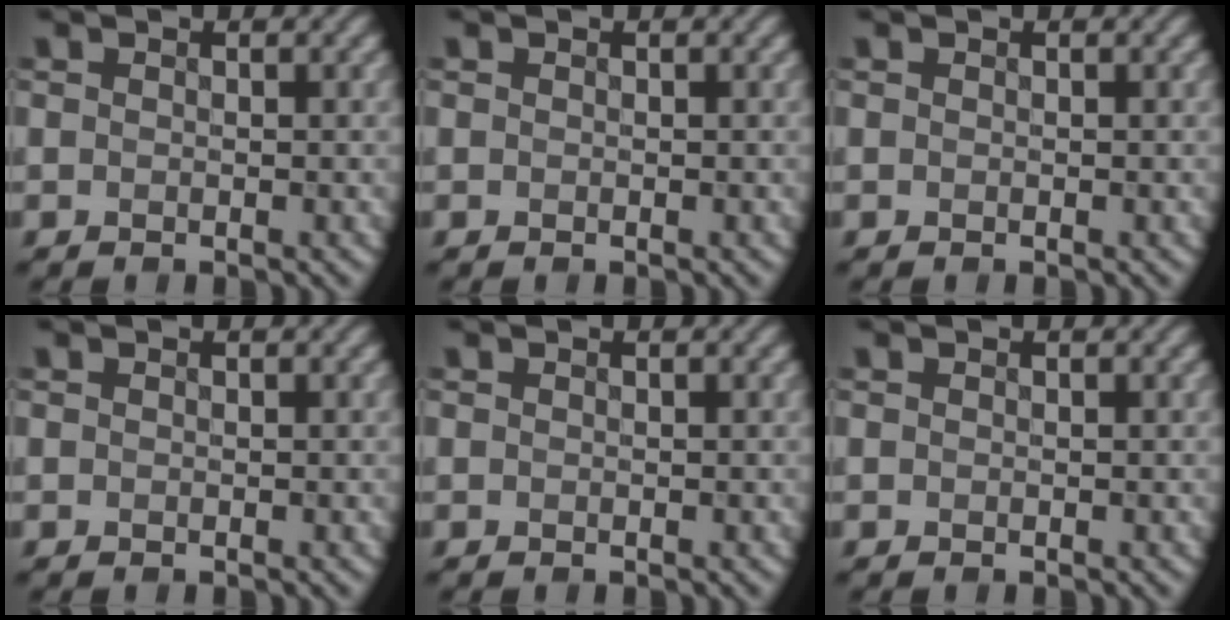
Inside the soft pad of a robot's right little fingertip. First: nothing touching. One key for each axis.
{"total": 0.0}
{"total": 0.0}
{"total": 0.0}
{"total": 0.0}
{"total": 0.0}